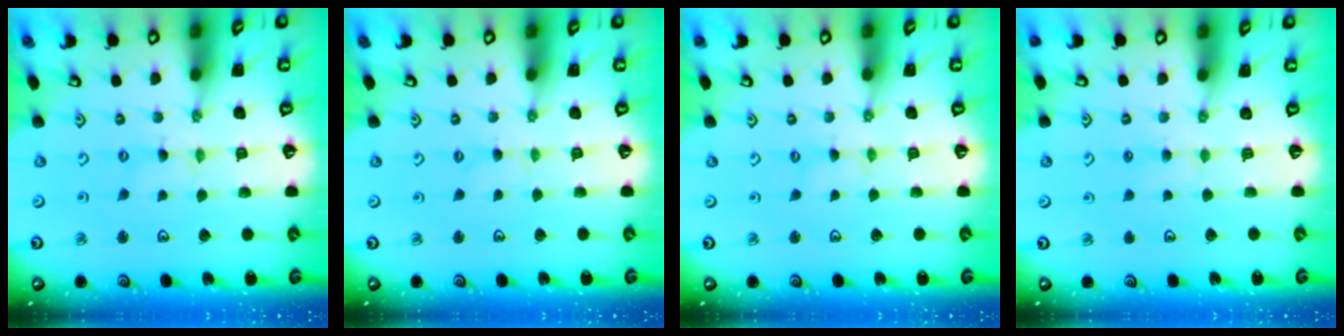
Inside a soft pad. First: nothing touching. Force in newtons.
{"total": 1.6, "press": 1.6, "slide": 0.2}
{"total": 0.9, "press": 0.9, "slide": 0.1}
{"total": 2.5, "press": 2.5, "slide": 0.4}